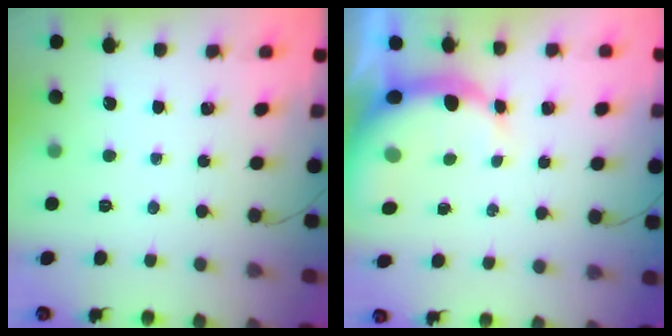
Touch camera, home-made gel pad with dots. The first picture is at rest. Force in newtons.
{"total": 8.3, "press": 8.1, "slide": 1.7}